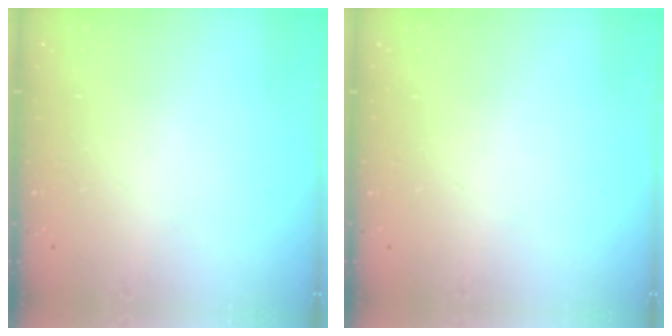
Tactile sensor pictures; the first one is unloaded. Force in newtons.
{"total": 0.0}